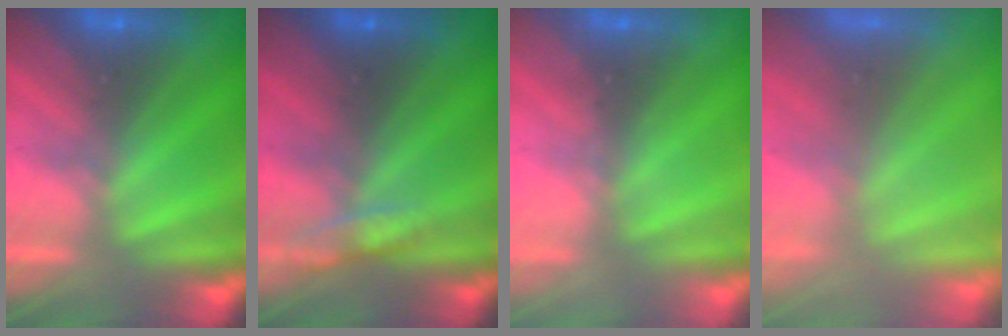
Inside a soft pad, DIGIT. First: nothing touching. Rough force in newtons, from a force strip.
{"total": 2.7}
{"total": 2.1}
{"total": 7.4}